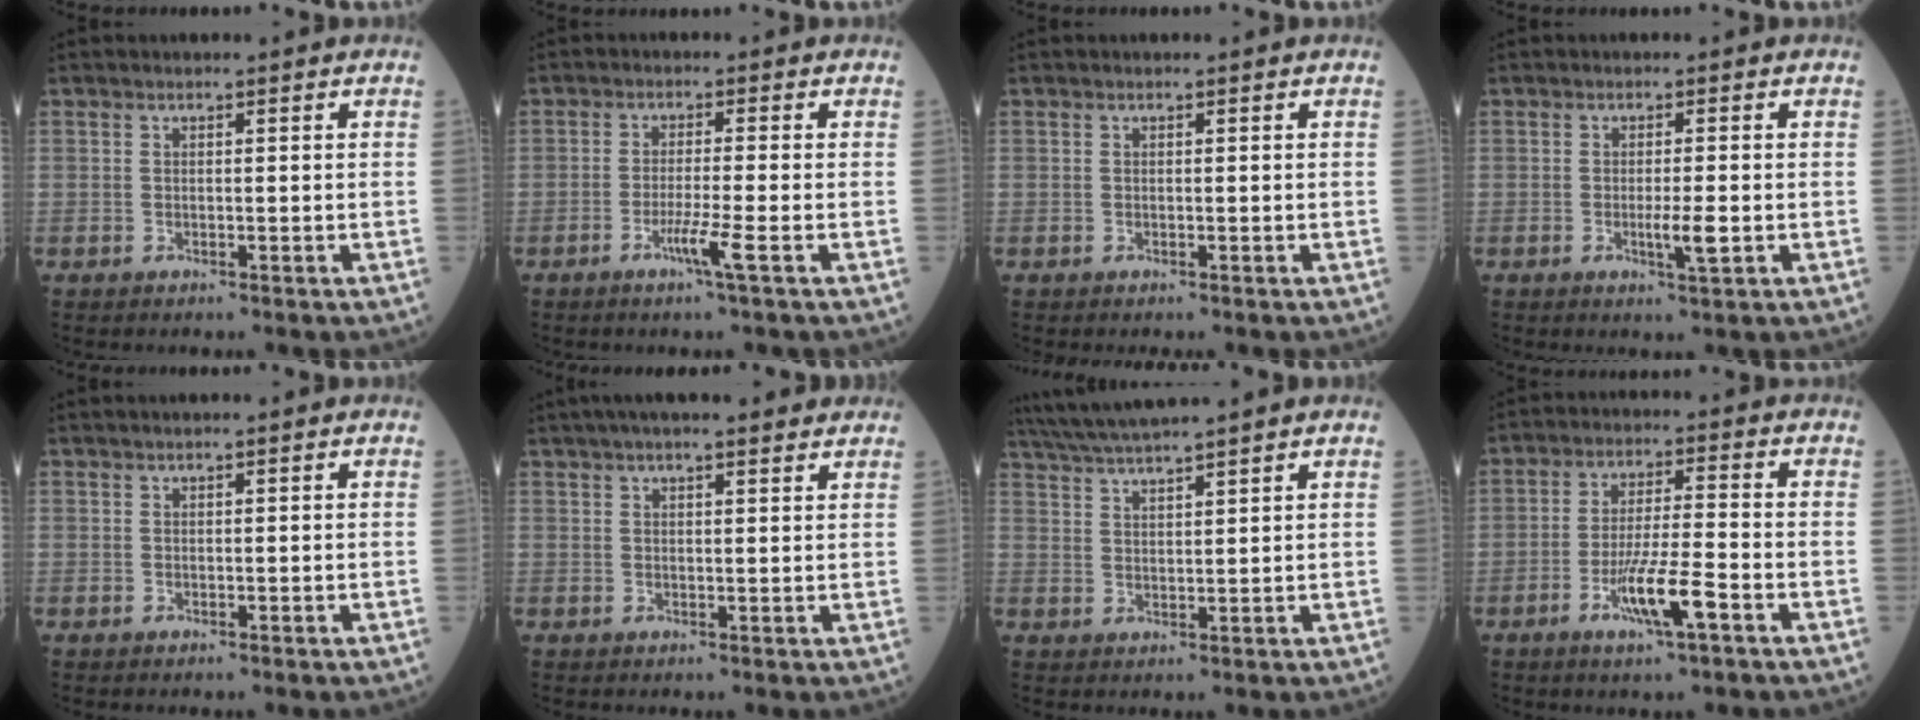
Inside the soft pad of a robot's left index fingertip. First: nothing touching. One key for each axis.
{"total": 3.8, "fx": -1.9, "fy": -0.8, "fz": 3.2, "tx": -0.064, "ty": -0.009, "tz": -0.039}
{"total": 0.0}
{"total": 3.0, "fx": -0.8, "fy": 0.1, "fz": 2.9, "tx": -0.054, "ty": -0.006, "tz": -0.011}
{"total": 1.2, "fx": 1.0, "fy": 0.0, "fz": 0.6, "tx": -0.010, "ty": 0.017, "tz": 0.020}
{"total": 11.8, "fx": 9.8, "fy": 2.0, "fz": 6.3, "tx": -0.095, "ty": 0.038, "tz": 0.132}
{"total": 8.4, "fx": 7.4, "fy": -0.9, "fz": 3.9, "tx": -0.073, "ty": 0.031, "tz": 0.127}
{"total": 7.7, "fx": -3.6, "fy": 0.3, "fz": 6.8, "tx": -0.133, "ty": -0.009, "tz": -0.066}